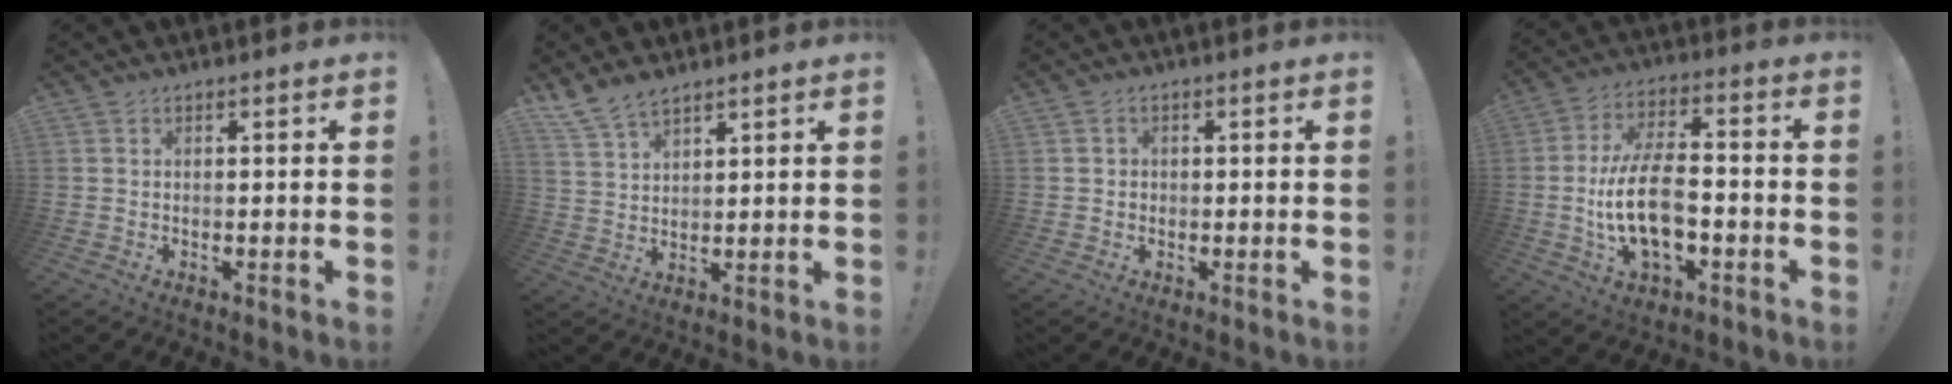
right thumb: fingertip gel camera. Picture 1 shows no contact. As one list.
[{"total": 7.1, "force": [5.9, 2.8, 2.7], "torque": [-0.065, -0.027, 0.116]}, {"total": 1.6, "force": [0.0, 1.5, 0.4], "torque": [-0.006, 0.004, -0.002]}, {"total": 16.4, "force": [-3.2, 8.8, 13.5], "torque": [-0.250, 0.005, -0.058]}]